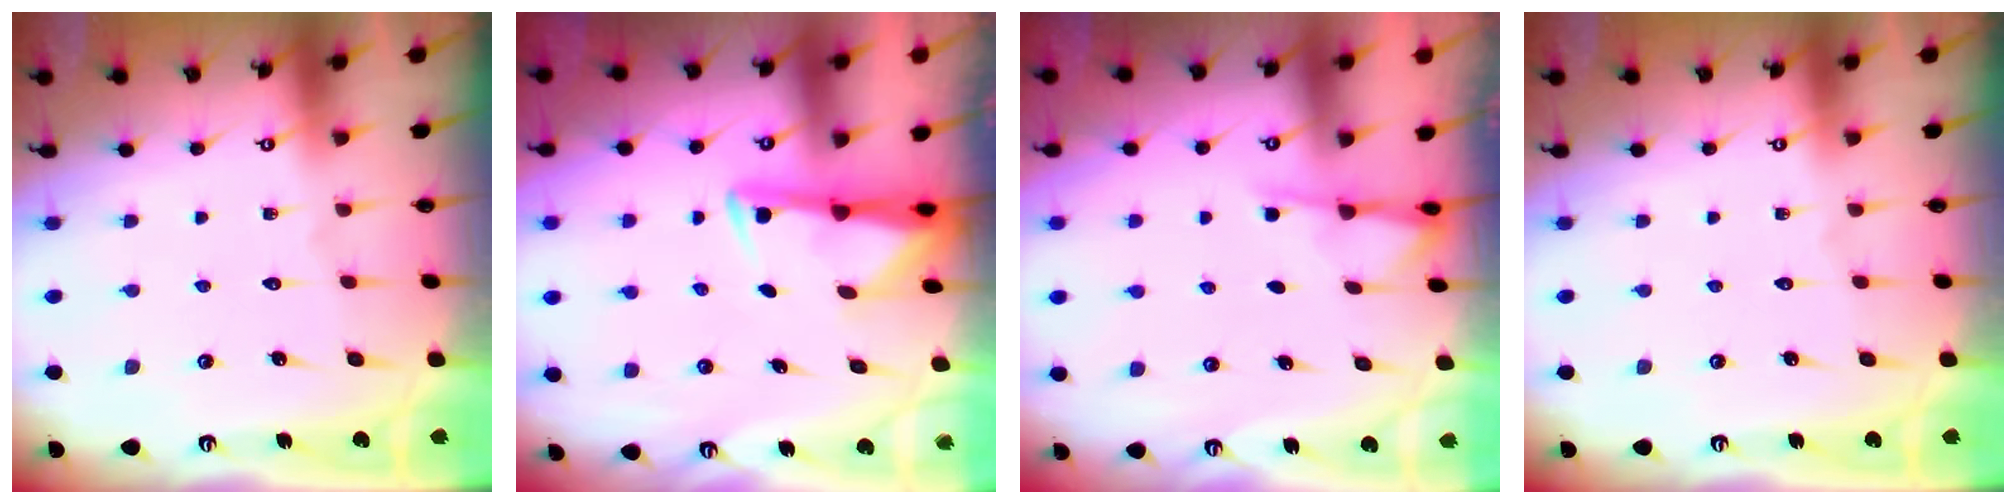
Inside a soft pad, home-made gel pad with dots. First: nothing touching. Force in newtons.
{"total": 2.8, "press": 2.7, "slide": 0.6}
{"total": 1.9, "press": 1.8, "slide": 0.4}
{"total": 0.0}